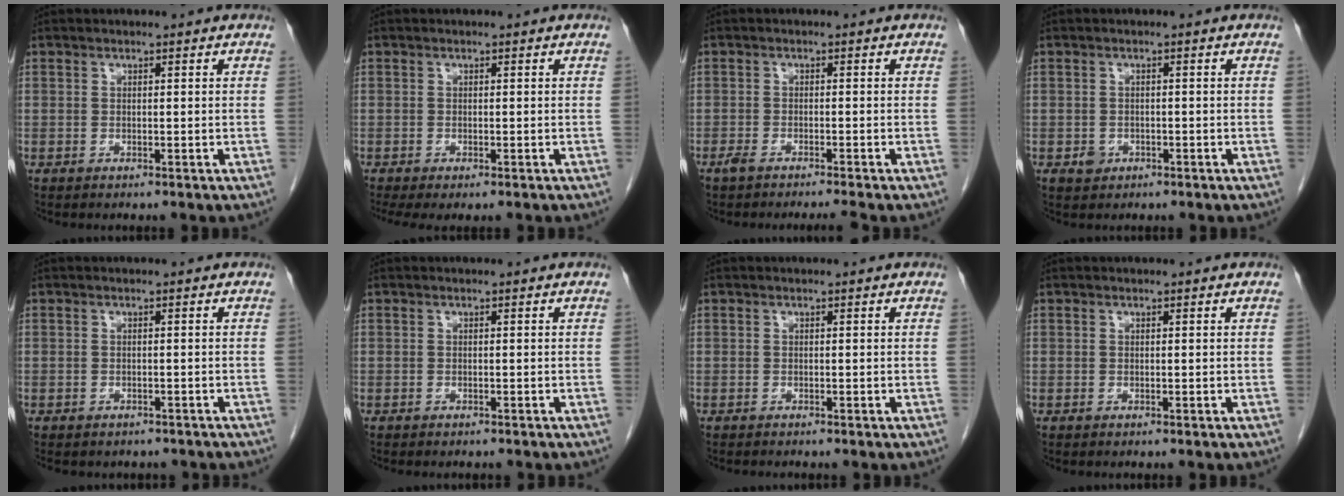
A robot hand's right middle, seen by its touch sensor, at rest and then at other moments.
{"total": 4.1, "force": [-3.0, 1.2, 2.5], "torque": [-0.037, -0.015, -0.046]}
{"total": 3.5, "force": [-3.0, -0.3, 1.9], "torque": [-0.031, -0.002, -0.050]}
{"total": 1.8, "force": [-0.8, 1.5, 0.5], "torque": [-0.006, 0.005, -0.007]}
{"total": 5.9, "force": [-5.1, 2.6, 1.5], "torque": [-0.018, 0.002, -0.057]}
{"total": 2.3, "force": [-2.1, 0.6, 0.8], "torque": [-0.017, -0.006, -0.023]}
{"total": 1.0, "force": [-1.0, 0.0, 0.4], "torque": [-0.012, -0.004, -0.013]}
{"total": 0.0}